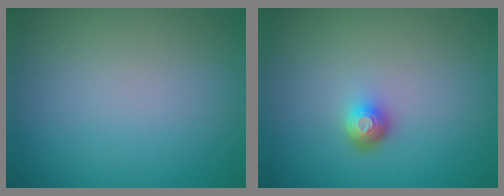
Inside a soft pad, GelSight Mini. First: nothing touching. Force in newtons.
{"total": 1.7, "press": 1.3, "slide": 1.2}